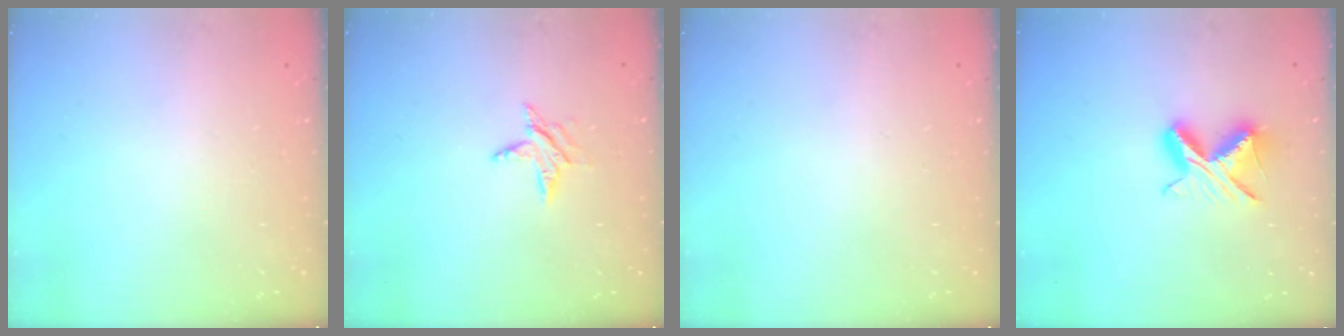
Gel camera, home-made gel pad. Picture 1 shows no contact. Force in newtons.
{"total": 5.3, "press": 5.3, "slide": 0.6}
{"total": 0.0}
{"total": 8.7, "press": 8.6, "slide": 1.0}